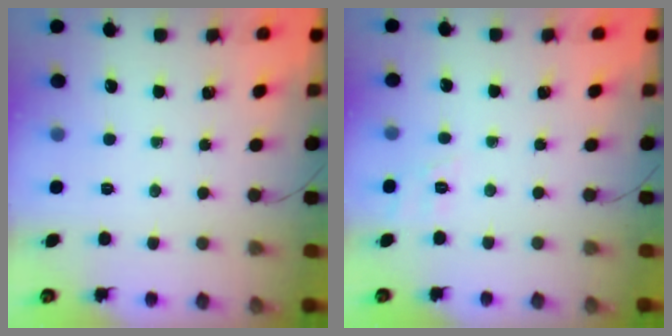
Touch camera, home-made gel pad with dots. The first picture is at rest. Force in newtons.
{"total": 8.4, "press": 8.1, "slide": 2.0}